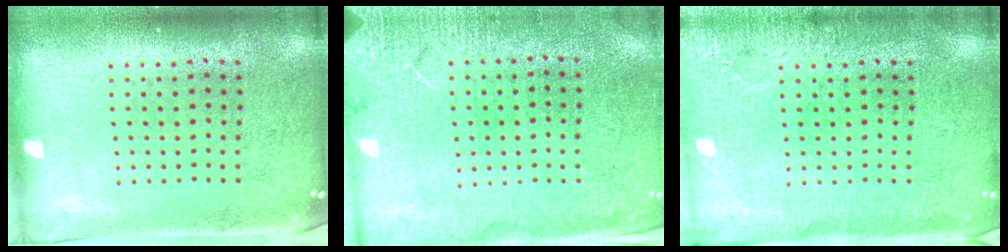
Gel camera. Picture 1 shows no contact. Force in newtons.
{"total": 2.7, "press": 2.7, "slide": 0.1}
{"total": 3.8, "press": 3.8, "slide": 0.5}